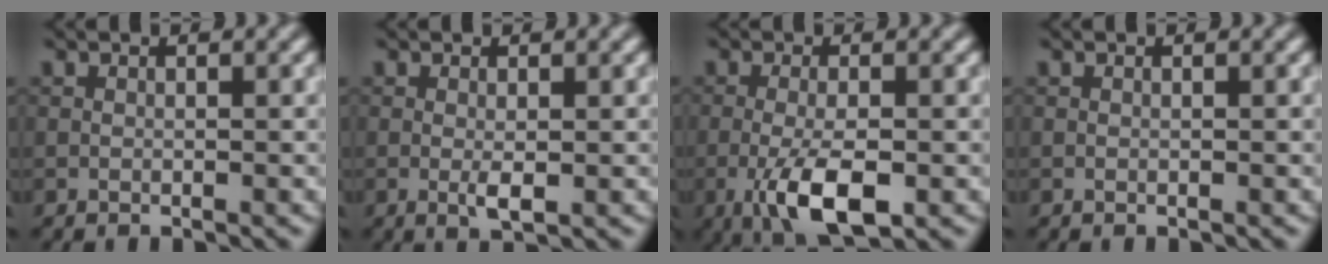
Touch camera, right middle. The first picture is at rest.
{"total": 1.5, "force": [-0.1, 0.4, 1.4], "torque": [-0.029, -0.005, -0.004]}
{"total": 5.4, "force": [-1.8, 1.8, 4.8], "torque": [-0.098, -0.009, -0.034]}
{"total": 0.0}